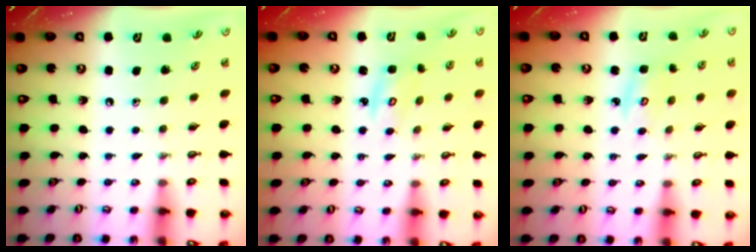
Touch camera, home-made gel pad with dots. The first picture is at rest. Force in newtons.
{"total": 2.8, "press": 2.8, "slide": 0.3}
{"total": 3.3, "press": 3.2, "slide": 0.4}